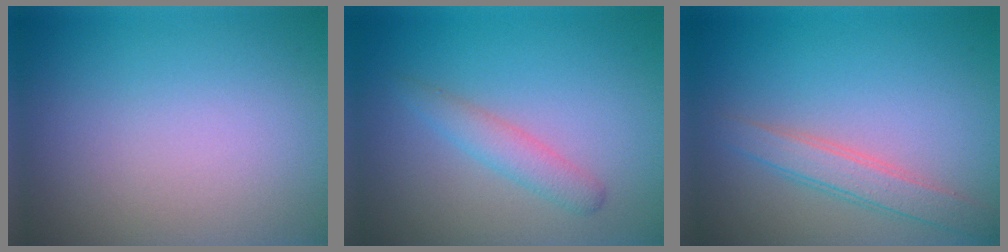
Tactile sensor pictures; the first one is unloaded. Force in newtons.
{"total": 2.0, "press": 2.0, "slide": 0.0}
{"total": 2.8, "press": 2.8, "slide": 0.1}